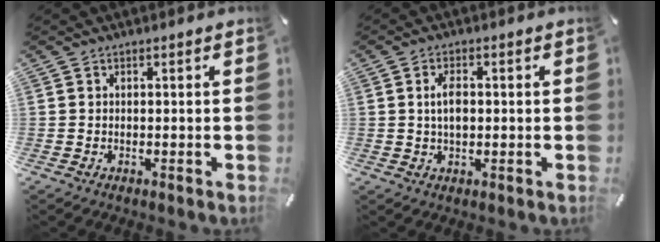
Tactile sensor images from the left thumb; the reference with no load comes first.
{"total": 4.1, "force": [0.3, 2.2, 3.5], "torque": [-0.078, 0.003, 0.000]}